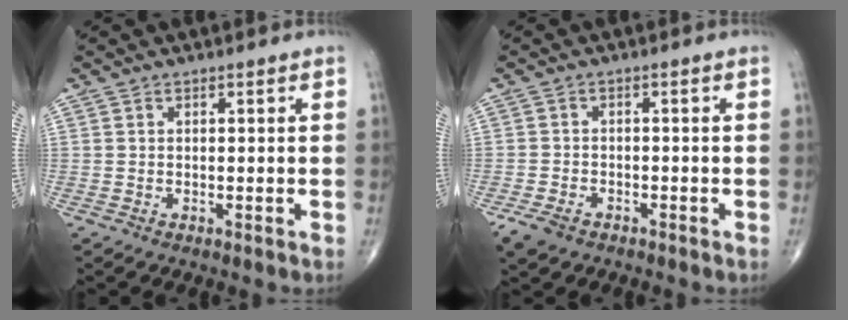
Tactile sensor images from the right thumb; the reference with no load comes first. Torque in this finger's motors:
{"motor_torque": [2.36, 2.09, 0.36, -0.55, 0.04]}